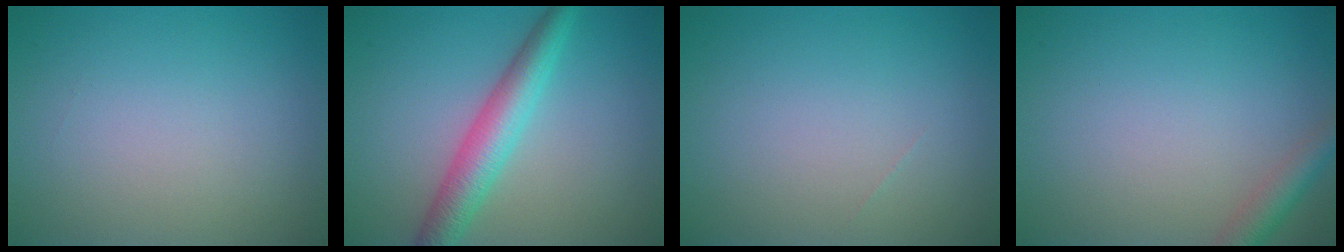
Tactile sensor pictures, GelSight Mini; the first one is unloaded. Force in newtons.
{"total": 4.5, "press": 4.5, "slide": 0.1}
{"total": 0.0}
{"total": 2.4, "press": 2.4, "slide": 0.2}